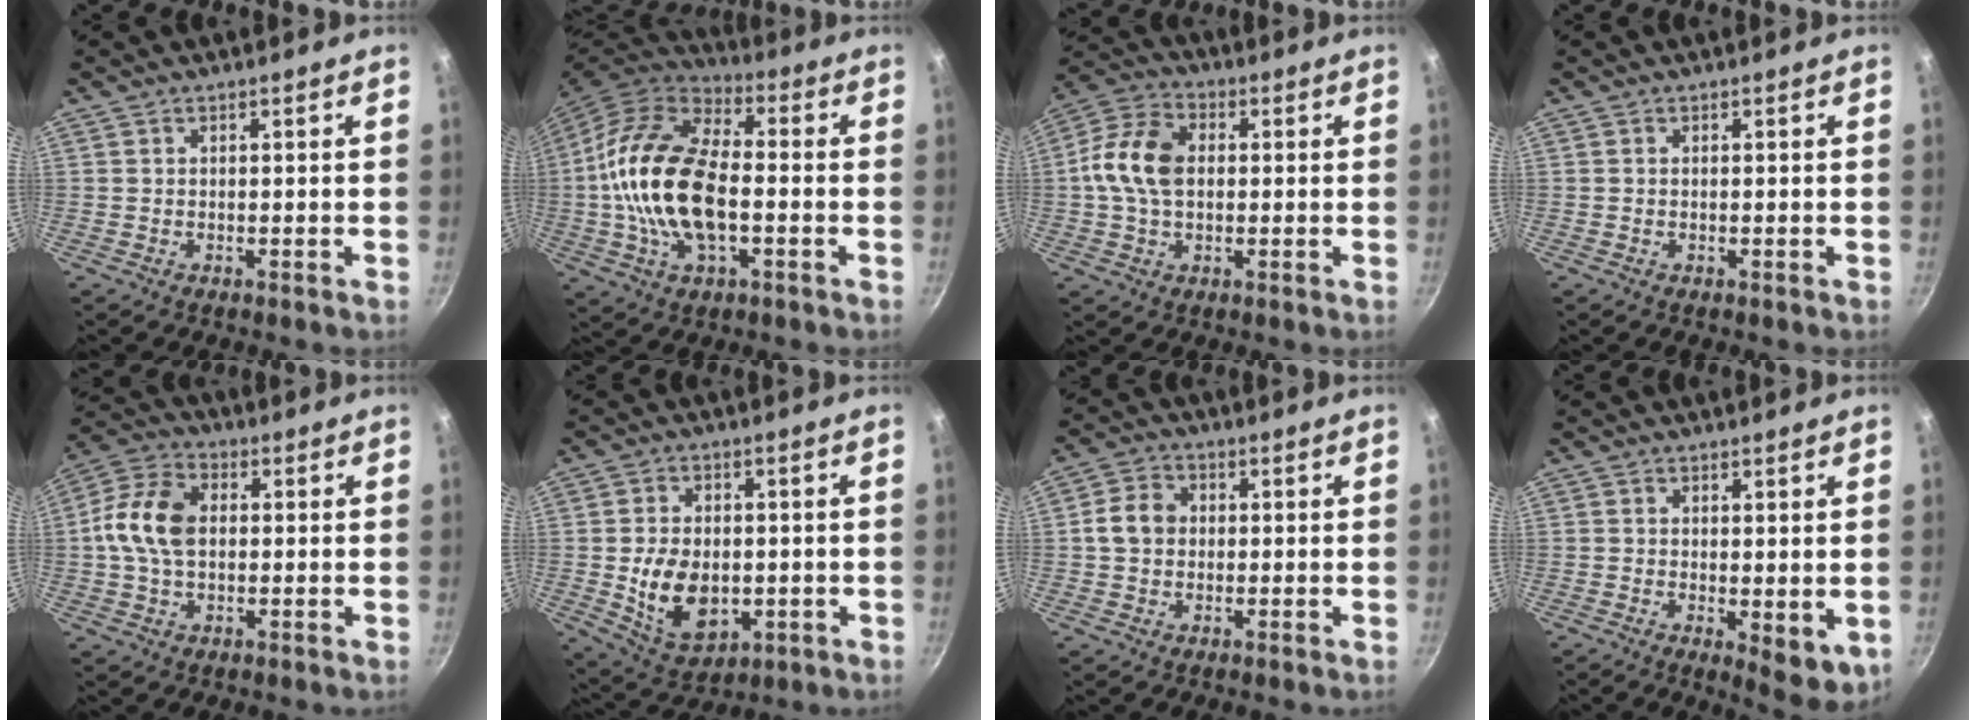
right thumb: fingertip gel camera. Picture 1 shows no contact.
{"total": 20.5, "force": [-1.8, 11.2, 17.0], "torque": [-0.314, 0.031, -0.044]}
{"total": 11.6, "force": [0.6, 8.0, 8.4], "torque": [-0.148, 0.024, -0.004]}
{"total": 0.0}
{"total": 11.6, "force": [0.6, 7.8, 8.5], "torque": [-0.152, 0.023, -0.004]}
{"total": 12.0, "force": [-1.3, 8.3, 8.7], "torque": [-0.130, -0.007, -0.006]}
{"total": 6.0, "force": [0.3, 5.0, 3.3], "torque": [-0.041, 0.012, -0.007]}
{"total": 6.3, "force": [-0.3, 2.8, 5.7], "torque": [-0.067, -0.015, 0.002]}